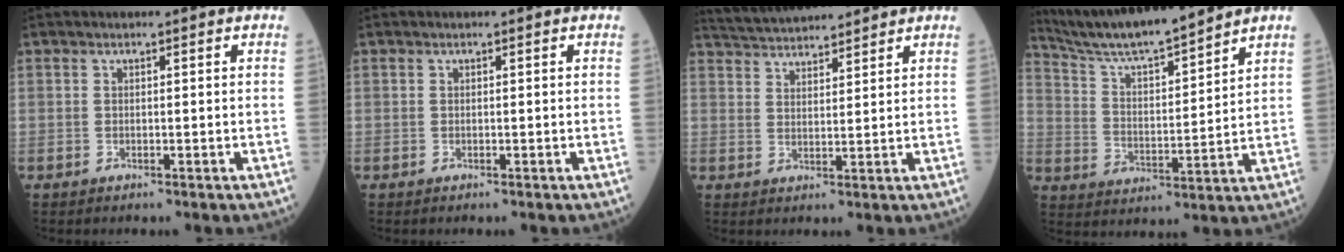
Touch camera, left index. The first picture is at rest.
{"total": 0.0}
{"total": 9.1, "force": [8.8, 0.7, 2.4], "torque": [-0.054, 0.029, 0.149]}
{"total": 13.4, "force": [12.4, -0.7, 5.1], "torque": [-0.101, 0.003, 0.219]}